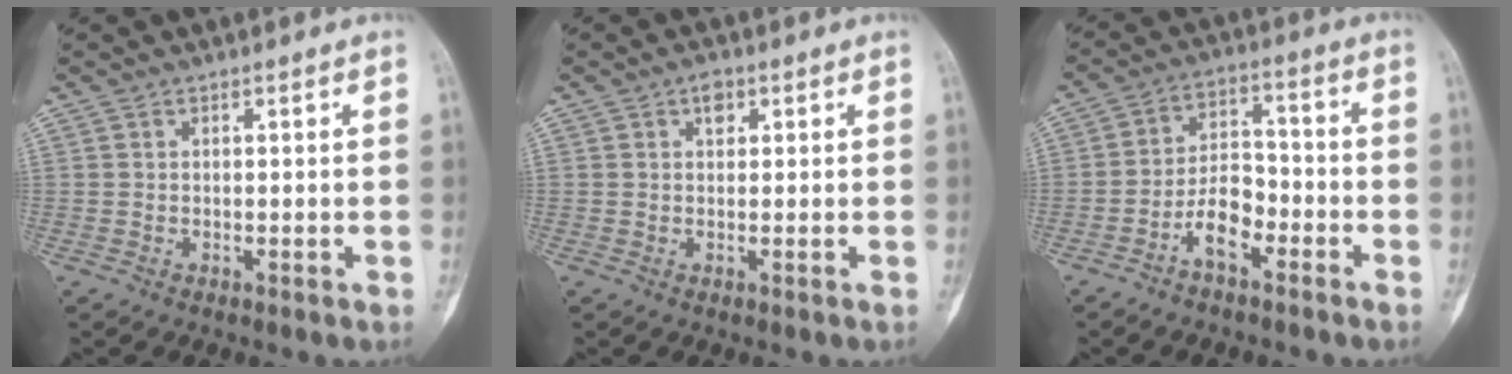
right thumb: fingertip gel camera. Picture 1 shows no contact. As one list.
[{"total": 2.0, "force": [0.8, 1.3, 1.3], "torque": [-0.014, 0.001, 0.009]}, {"total": 7.9, "force": [-4.3, 3.9, 5.4], "torque": [-0.087, 0.041, -0.082]}]